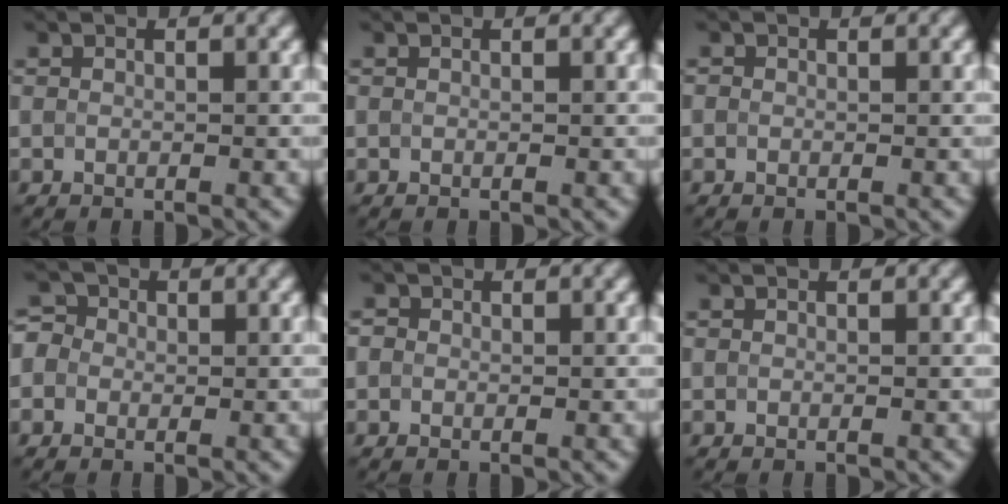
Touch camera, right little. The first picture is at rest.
{"total": 0.0}
{"total": 0.0}
{"total": 2.7, "force": [0.4, 2.5, 1.0], "torque": [0.003, 0.016, -0.020]}
{"total": 0.7, "force": [0.1, 0.7, 0.1], "torque": [0.001, -0.003, -0.004]}
{"total": 0.0}